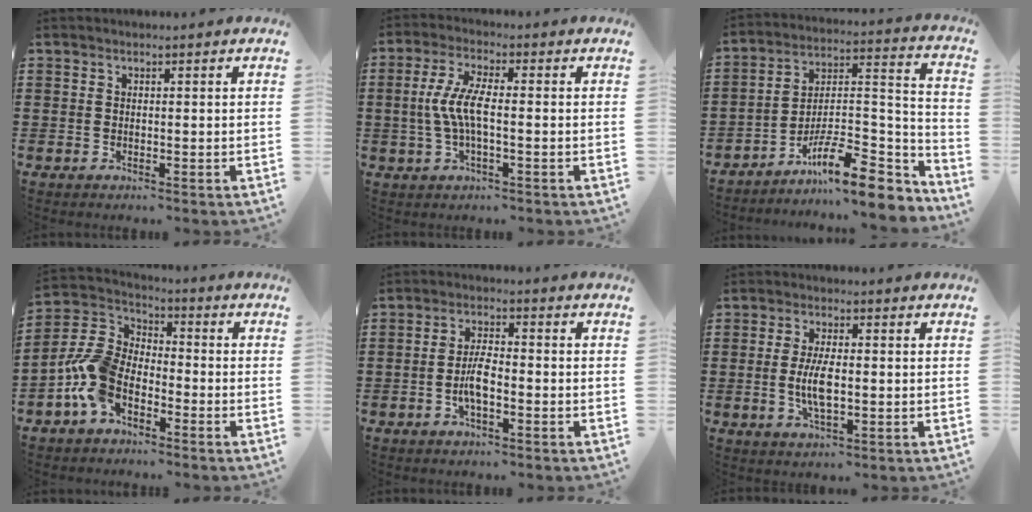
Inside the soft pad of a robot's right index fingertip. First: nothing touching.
{"total": 6.0, "force": [-0.7, 1.4, 5.7], "torque": [-0.136, -0.009, -0.024]}
{"total": 12.4, "force": [-9.0, 3.2, 8.0], "torque": [-0.131, 0.018, -0.164]}
{"total": 8.9, "force": [-3.9, 5.2, 6.0], "torque": [-0.184, -0.012, -0.090]}
{"total": 4.4, "force": [-1.3, 1.4, 3.9], "torque": [-0.087, 0.001, -0.030]}
{"total": 5.3, "force": [-0.4, 2.0, 4.9], "torque": [-0.108, -0.004, -0.013]}